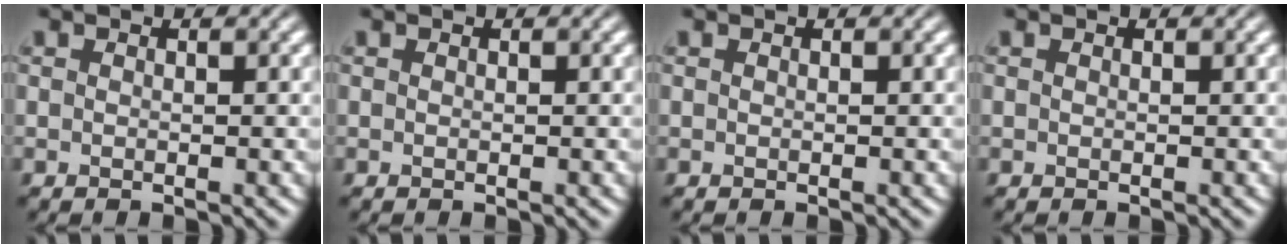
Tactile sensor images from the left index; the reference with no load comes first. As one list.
[{"total": 0.0}, {"total": 0.0}, {"total": 0.0}]